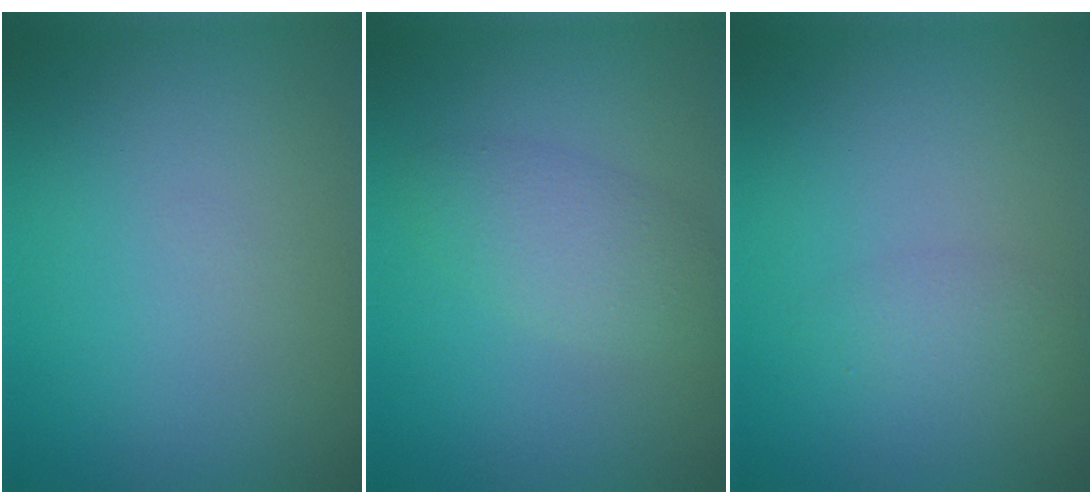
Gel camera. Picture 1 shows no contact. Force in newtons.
{"total": 3.0, "press": 3.0, "slide": 0.1}
{"total": 1.4, "press": 1.4, "slide": 0.1}